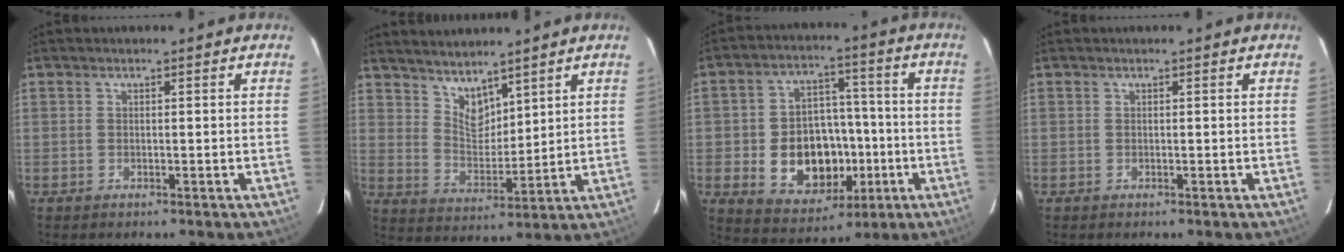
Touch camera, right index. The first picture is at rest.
{"total": 8.0, "force": [6.6, 3.1, 3.3], "torque": [-0.050, 0.001, 0.130]}
{"total": 14.8, "force": [-3.5, 10.9, 9.5], "torque": [-0.200, 0.019, -0.032]}
{"total": 0.0}